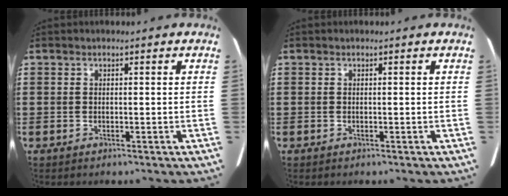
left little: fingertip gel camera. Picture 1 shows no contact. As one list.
[{"total": 0.0}]